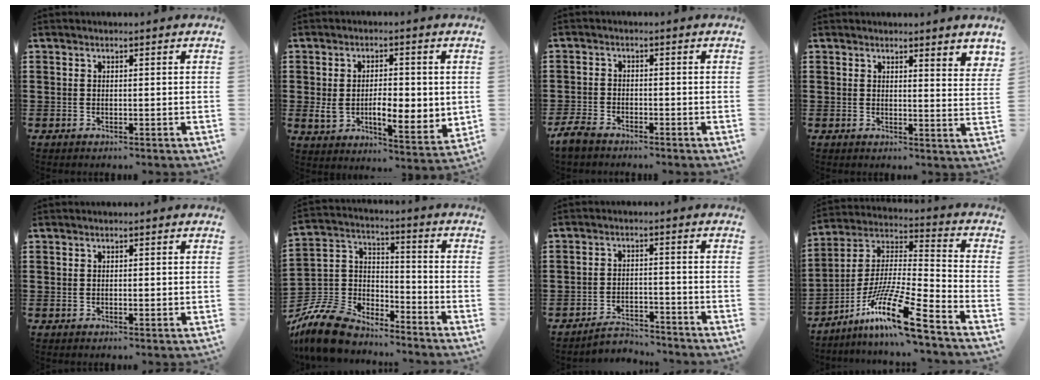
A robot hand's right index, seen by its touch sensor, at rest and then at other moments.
{"total": 6.8, "force": [-0.2, 3.7, 5.7], "torque": [-0.094, 0.004, -0.007]}
{"total": 3.1, "force": [-2.8, 1.0, 0.8], "torque": [-0.031, -0.002, -0.063]}
{"total": 1.8, "force": [1.8, -0.2, 0.4], "torque": [-0.006, -0.003, 0.032]}
{"total": 0.7, "force": [0.1, 0.3, 0.7], "torque": [-0.013, 0.001, 0.002]}
{"total": 10.1, "force": [-9.0, 3.7, 2.8], "torque": [-0.102, 0.012, -0.187]}
{"total": 3.7, "force": [-3.6, 0.6, 0.4], "torque": [-0.011, 0.004, -0.074]}
{"total": 15.2, "force": [-10.3, 1.0, 11.1], "torque": [-0.212, 0.006, -0.191]}